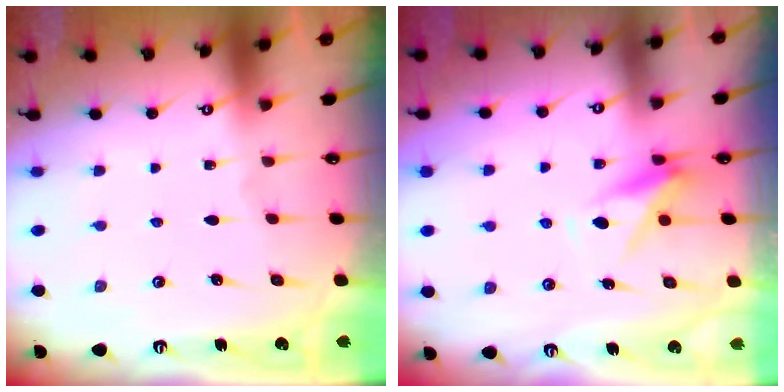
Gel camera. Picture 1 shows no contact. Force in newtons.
{"total": 7.1, "press": 7.0, "slide": 1.3}